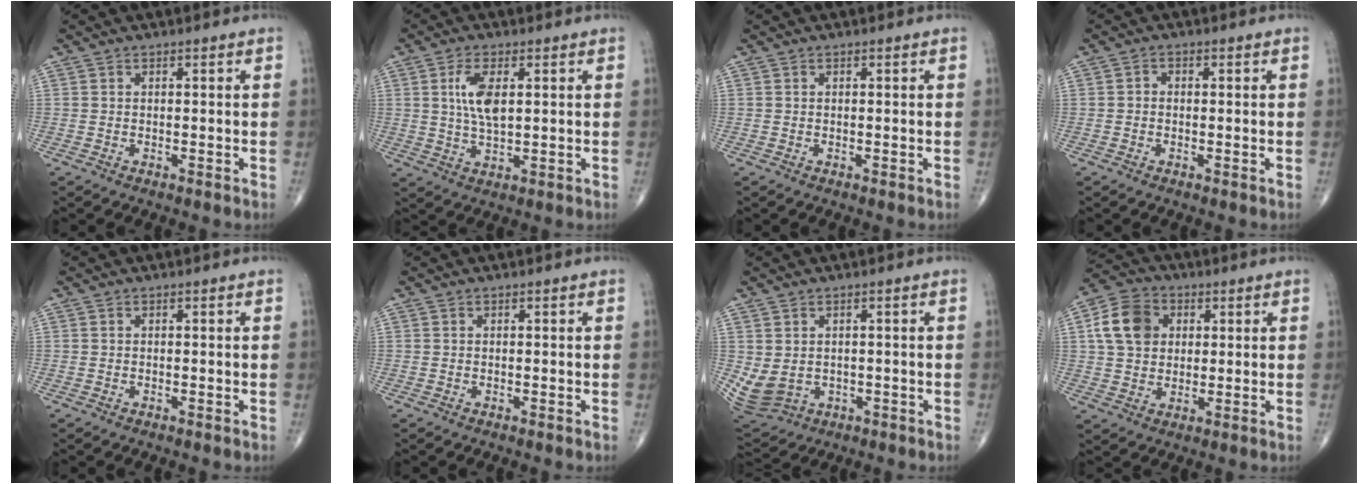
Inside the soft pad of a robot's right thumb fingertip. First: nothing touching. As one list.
[{"total": 6.7, "force": [1.6, 2.9, 5.8], "torque": [-0.114, -0.007, 0.033]}, {"total": 0.0}, {"total": 1.1, "force": [-0.2, 0.9, 0.6], "torque": [-0.003, 0.004, -0.008]}, {"total": 0.0}, {"total": 0.0}, {"total": 6.7, "force": [-0.4, 5.5, 3.7], "torque": [-0.075, -0.003, 0.016]}, {"total": 10.4, "force": [2.4, 8.2, 5.9], "torque": [-0.092, 0.007, 0.037]}]